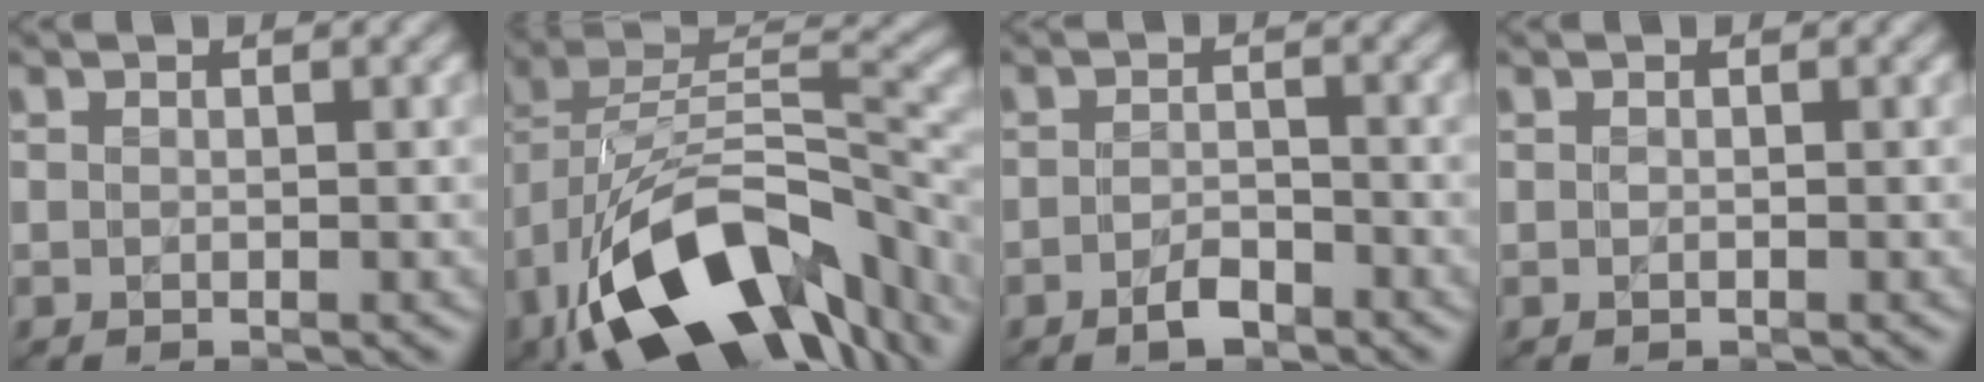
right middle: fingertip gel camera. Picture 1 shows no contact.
{"total": 15.7, "force": [-8.5, 8.2, 10.4], "torque": [-0.200, 0.005, -0.134]}
{"total": 2.3, "force": [-1.5, 0.9, 1.4], "torque": [-0.026, 0.003, -0.030]}
{"total": 0.0}